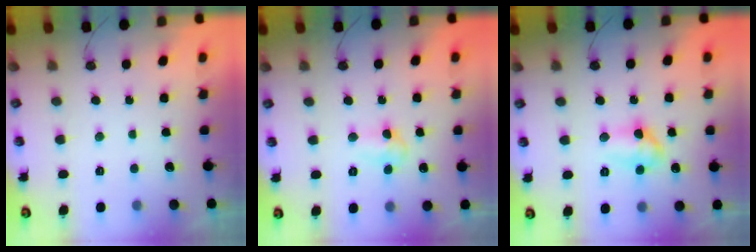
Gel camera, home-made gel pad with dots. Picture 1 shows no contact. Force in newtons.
{"total": 5.4, "press": 5.3, "slide": 0.9}
{"total": 8.4, "press": 8.3, "slide": 0.9}